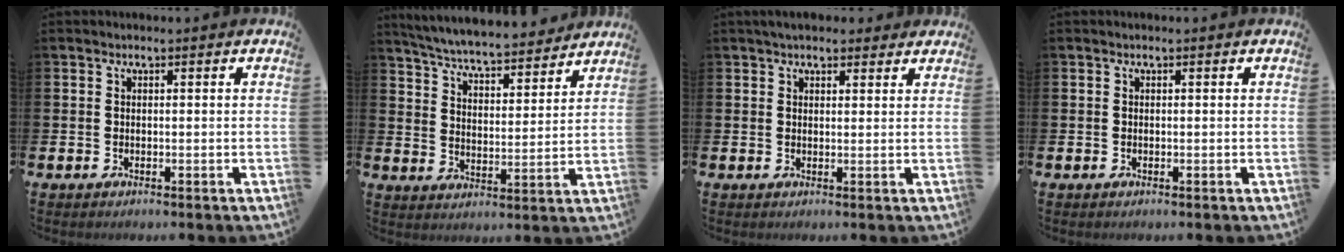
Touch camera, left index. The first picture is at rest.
{"total": 6.4, "force": [6.2, 0.6, 1.4], "torque": [-0.056, -0.047, 0.106]}
{"total": 3.1, "force": [2.9, 1.1, 0.6], "torque": [-0.002, -0.009, 0.050]}
{"total": 0.0}